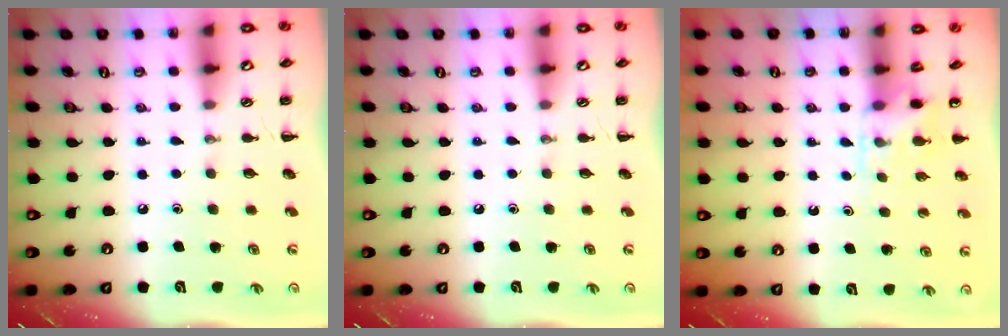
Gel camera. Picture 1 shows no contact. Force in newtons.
{"total": 0.0}
{"total": 4.2, "press": 3.9, "slide": 1.5}